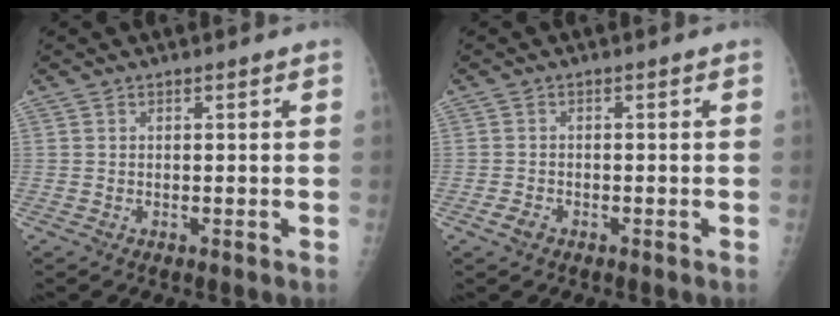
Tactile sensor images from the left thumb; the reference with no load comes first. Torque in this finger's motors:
{"motor_torque": [-0.11, 0.07, -0.03, -0.02, 0.01]}